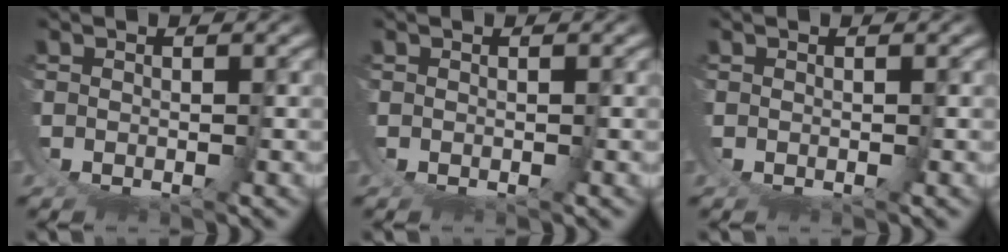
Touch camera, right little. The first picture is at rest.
{"total": 0.0}
{"total": 0.0}